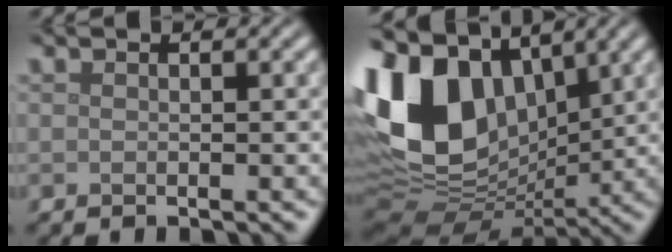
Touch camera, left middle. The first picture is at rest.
{"total": 15.1, "force": [4.1, 10.1, 10.4], "torque": [-0.234, 0.023, 0.064]}